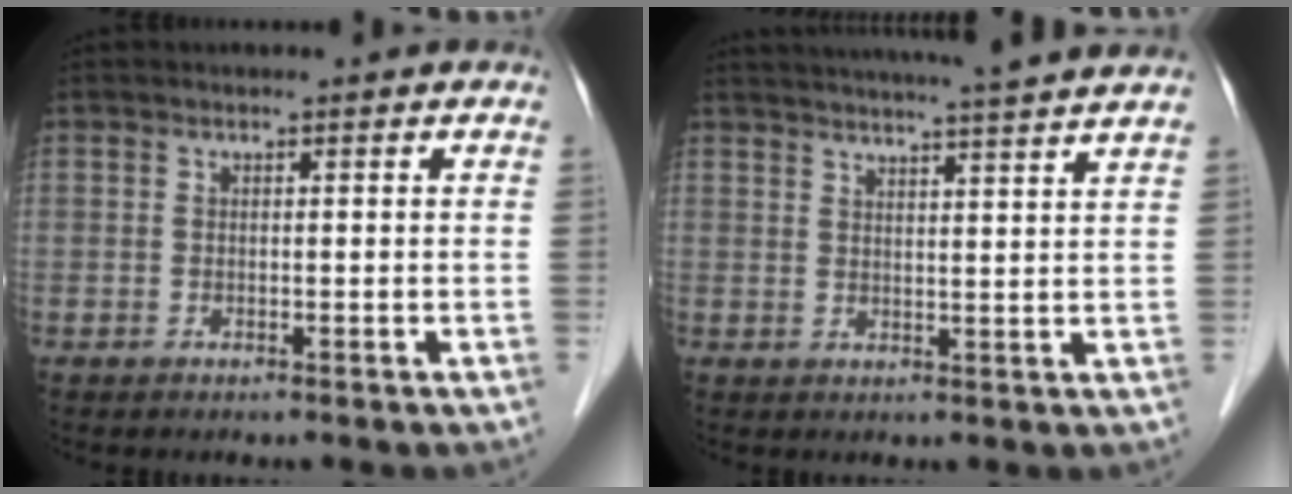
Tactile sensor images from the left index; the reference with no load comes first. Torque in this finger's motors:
{"motor_torque": [-0.15, -0.44, 0.41, 0.10]}